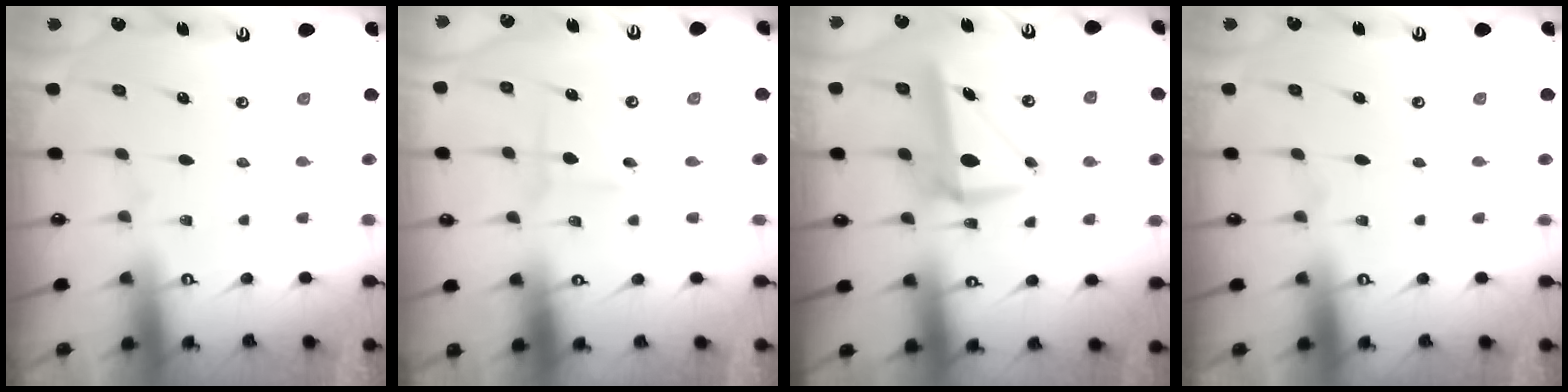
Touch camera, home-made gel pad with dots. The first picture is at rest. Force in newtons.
{"total": 2.2, "press": 2.1, "slide": 0.6}
{"total": 10.7, "press": 10.6, "slide": 1.2}
{"total": 0.0}